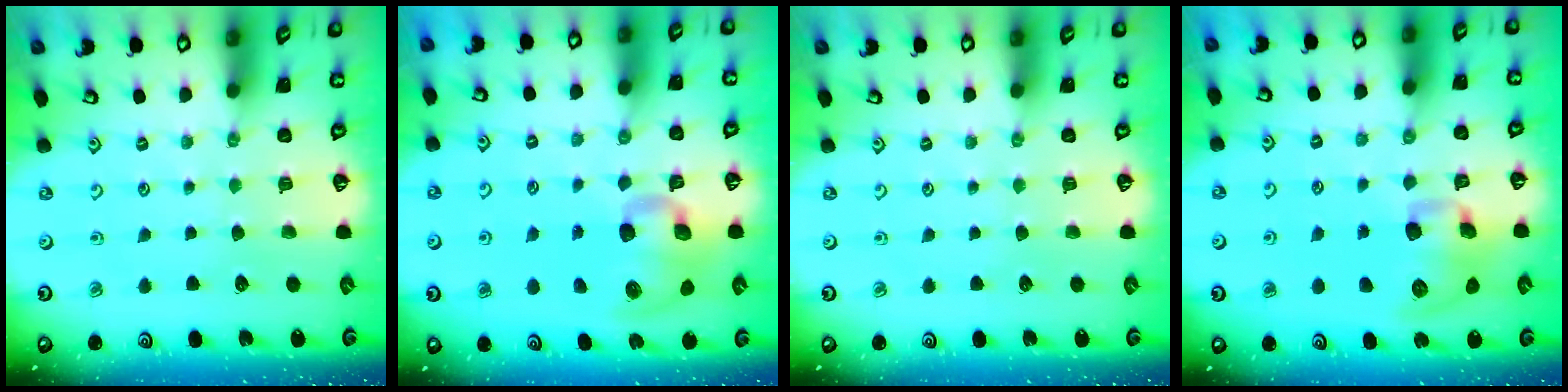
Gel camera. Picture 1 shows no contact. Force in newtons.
{"total": 13.5, "press": 13.4, "slide": 1.7}
{"total": 0.0}
{"total": 12.1, "press": 11.9, "slide": 1.9}